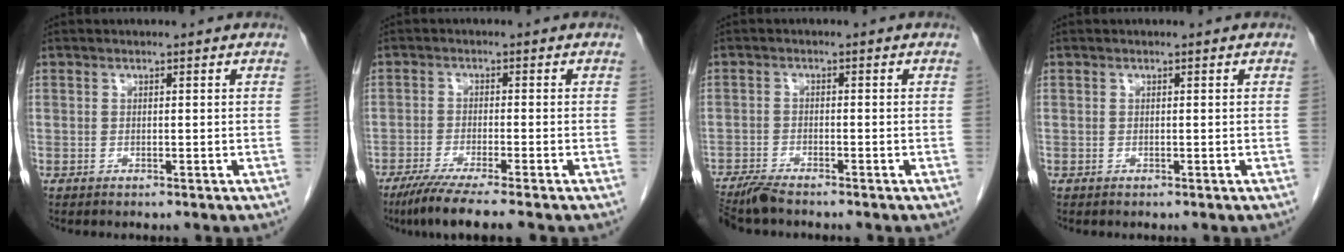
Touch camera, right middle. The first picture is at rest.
{"total": 7.4, "force": [-5.8, -0.7, 4.6], "torque": [-0.069, -0.020, -0.097]}
{"total": 4.5, "force": [-4.0, 0.3, 2.0], "torque": [-0.036, -0.016, -0.074]}
{"total": 0.0}